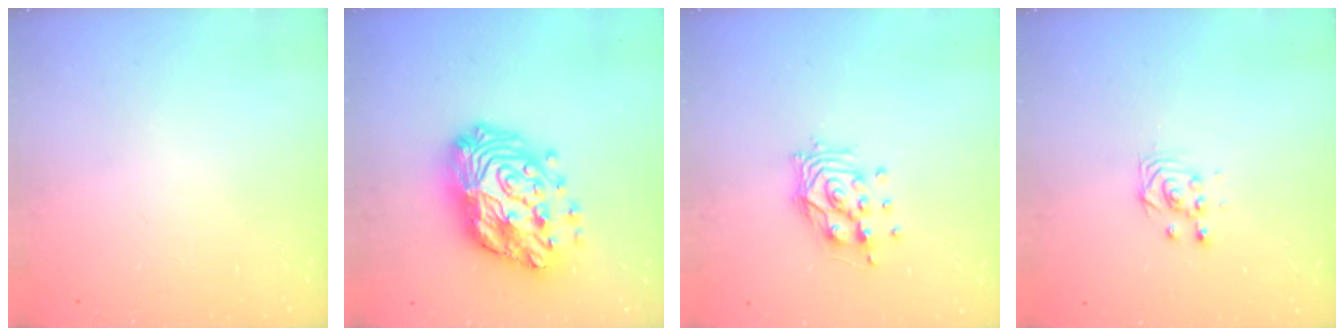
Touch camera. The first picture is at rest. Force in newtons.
{"total": 21.7, "press": 21.5, "slide": 2.2}
{"total": 10.1, "press": 10.0, "slide": 1.1}
{"total": 3.4, "press": 3.4, "slide": 0.2}